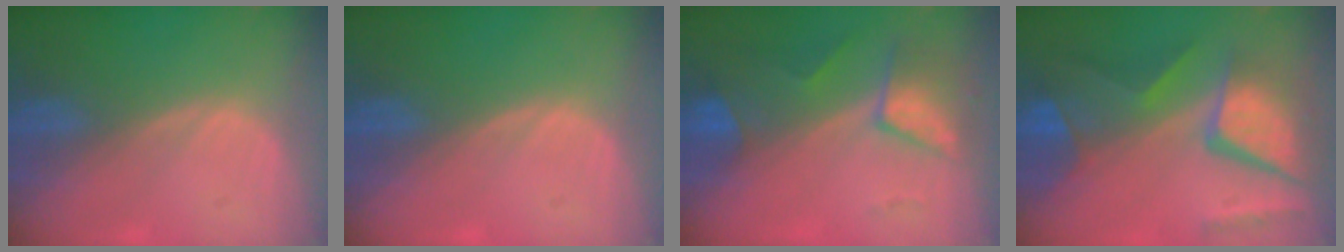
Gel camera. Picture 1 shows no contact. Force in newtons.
{"total": 0.0}
{"total": 7.6, "press": 6.7, "slide": 3.5}
{"total": 12.0, "press": 9.9, "slide": 6.8}